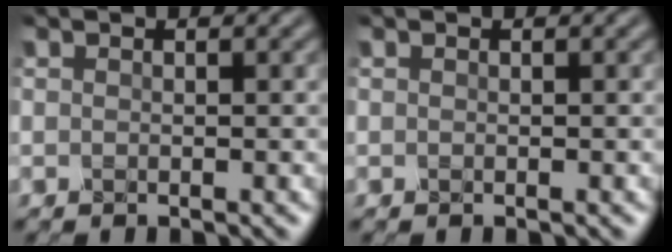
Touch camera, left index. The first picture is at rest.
{"total": 0.0}